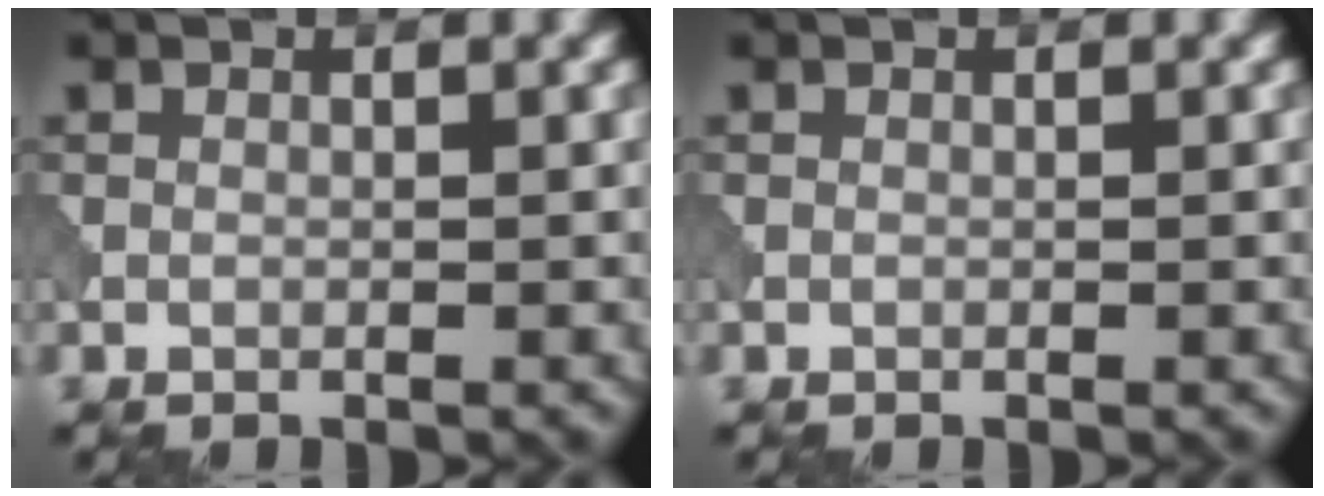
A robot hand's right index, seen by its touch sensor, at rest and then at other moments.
{"total": 0.0}